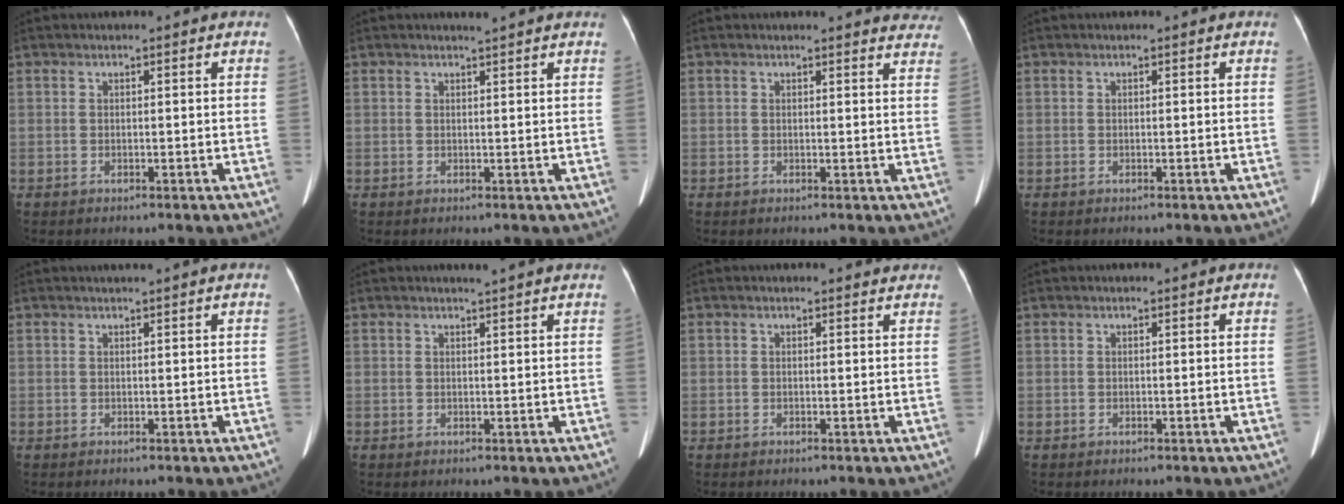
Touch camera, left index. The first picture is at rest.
{"total": 1.8, "force": [1.7, -0.3, 0.7], "torque": [-0.011, 0.003, 0.024]}
{"total": 8.0, "force": [7.8, 1.5, 1.0], "torque": [0.021, -0.029, 0.048]}
{"total": 0.0}
{"total": 1.0, "force": [0.8, -0.3, 0.5], "torque": [-0.012, 0.001, 0.021]}
{"total": 2.2, "force": [1.9, -0.4, 0.9], "torque": [-0.013, 0.004, 0.026]}
{"total": 1.2, "force": [1.2, 0.3, 0.0], "torque": [-0.009, -0.004, 0.005]}
{"total": 0.0}